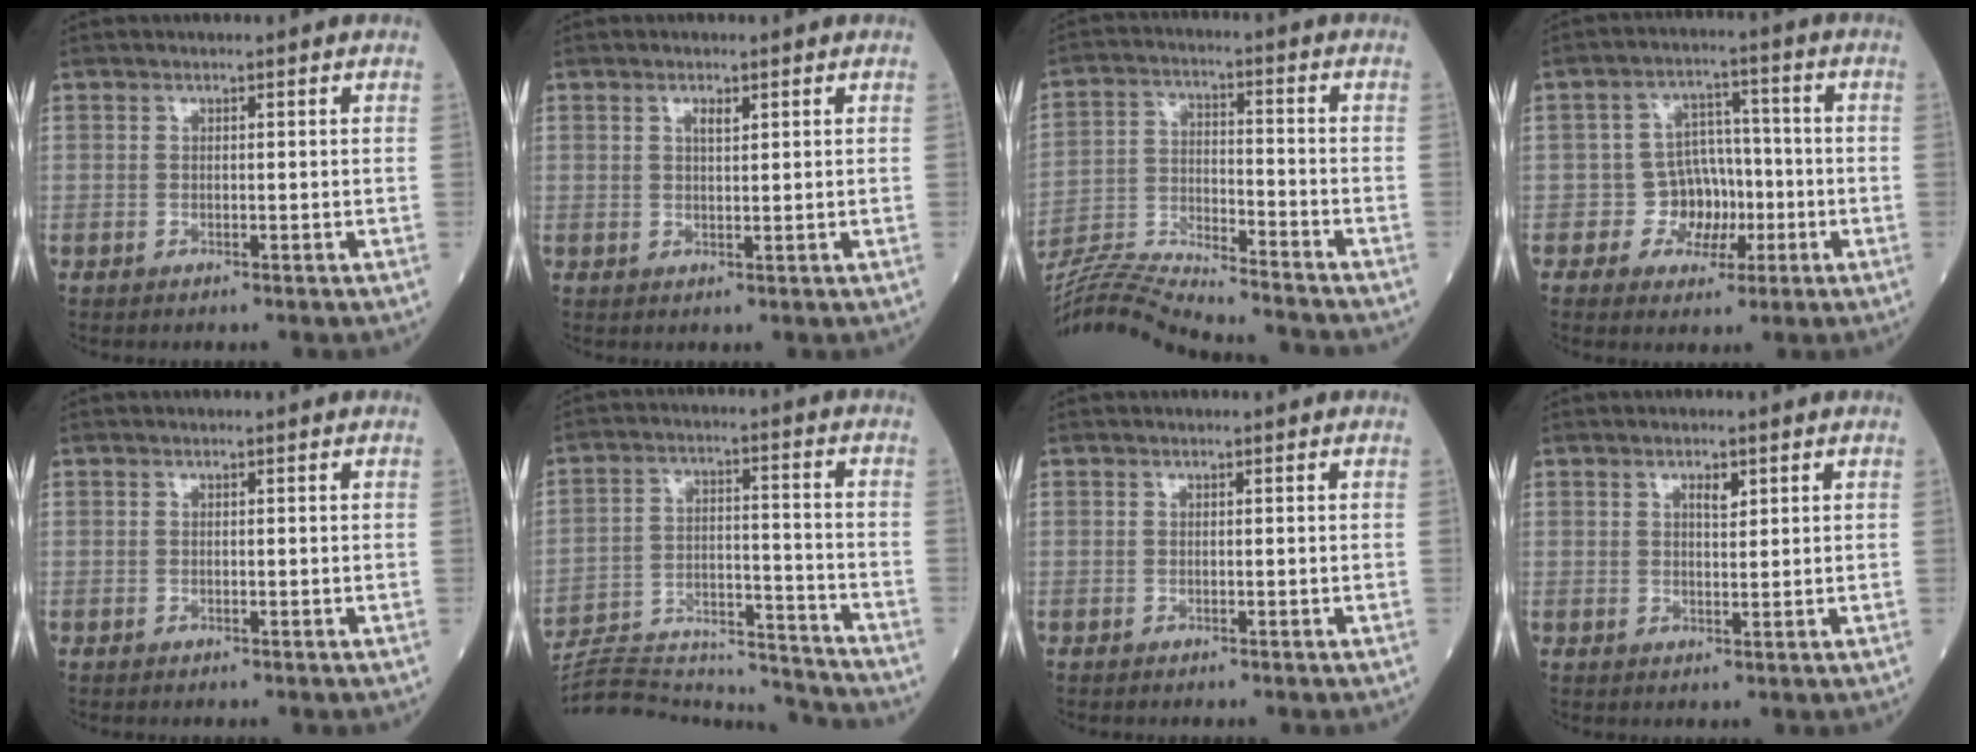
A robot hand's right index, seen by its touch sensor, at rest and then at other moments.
{"total": 1.5, "force": [0.8, 0.3, 1.2], "torque": [-0.022, 0.000, 0.015]}
{"total": 18.8, "force": [-17.7, 0.5, 6.1], "torque": [-0.128, -0.013, -0.293]}
{"total": 6.1, "force": [-1.5, 5.5, 2.2], "torque": [-0.023, 0.019, -0.021]}
{"total": 0.0}
{"total": 19.2, "force": [-18.8, 1.8, 3.2], "torque": [-0.072, 0.023, -0.283]}
{"total": 0.0}
{"total": 1.9, "force": [1.1, 0.6, 1.5], "torque": [-0.025, -0.001, 0.017]}